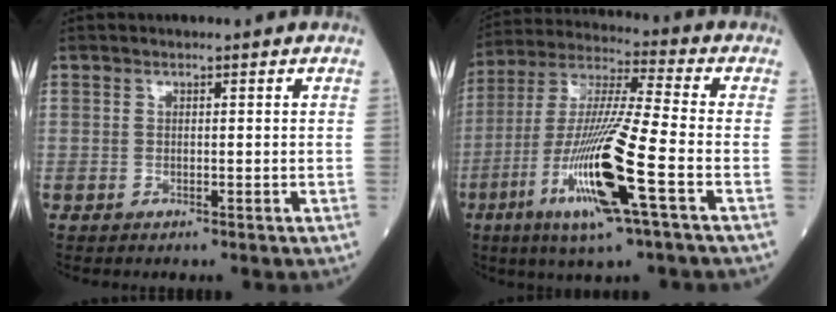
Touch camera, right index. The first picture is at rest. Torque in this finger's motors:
{"motor_torque": [1.50, -0.63, 1.05, 0.21]}